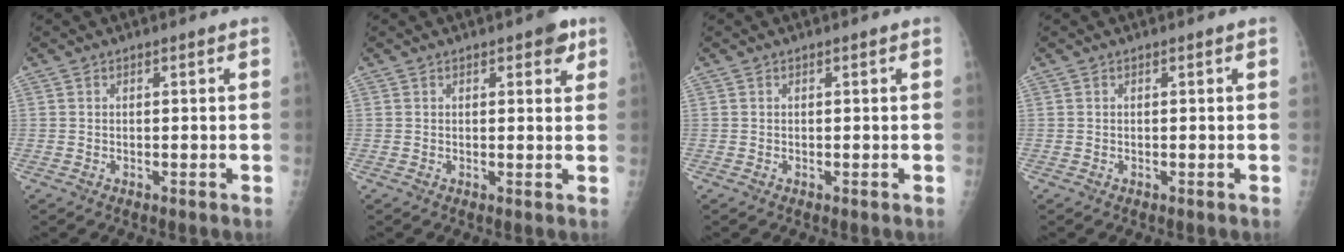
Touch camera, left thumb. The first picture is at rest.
{"total": 3.5, "force": [1.8, 1.5, 2.5], "torque": [-0.014, -0.004, 0.018]}
{"total": 0.0}
{"total": 0.0}